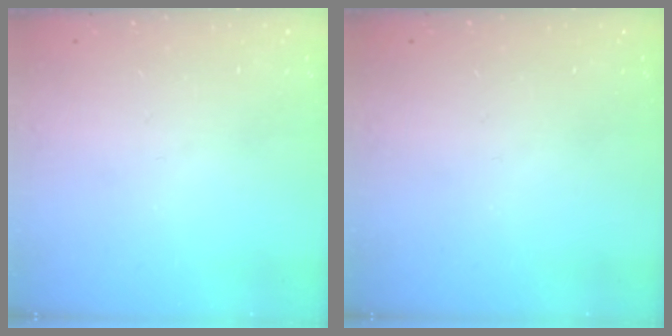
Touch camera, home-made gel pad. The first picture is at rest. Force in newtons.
{"total": 0.0}